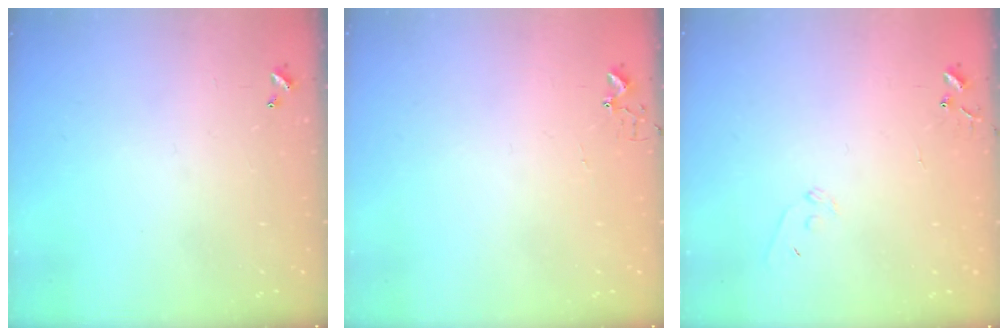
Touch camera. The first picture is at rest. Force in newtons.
{"total": 2.7, "press": 2.7, "slide": 0.3}
{"total": 6.8, "press": 6.7, "slide": 0.5}